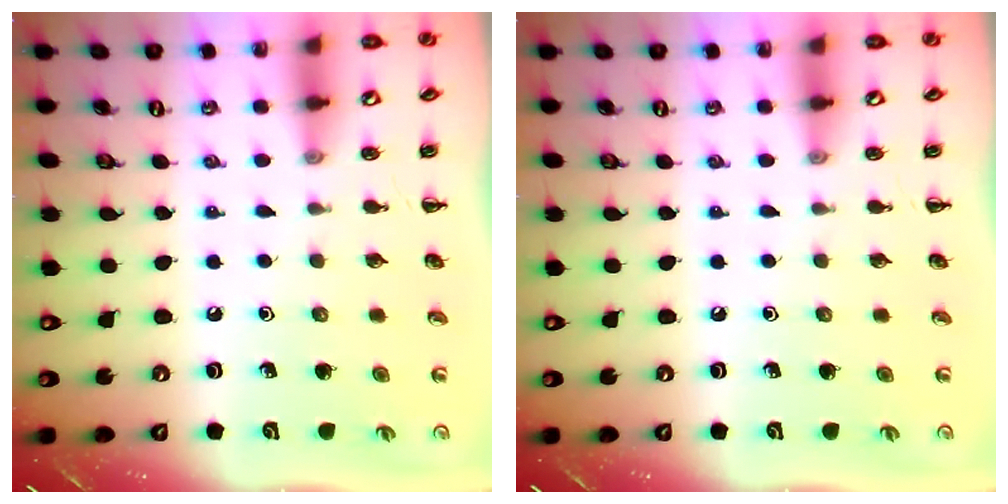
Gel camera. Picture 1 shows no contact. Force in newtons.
{"total": 0.0}